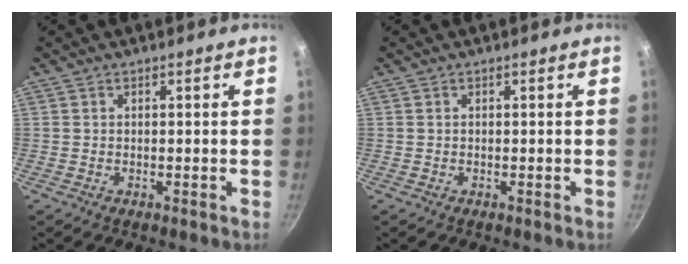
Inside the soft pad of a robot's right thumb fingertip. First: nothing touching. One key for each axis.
{"total": 0.0}